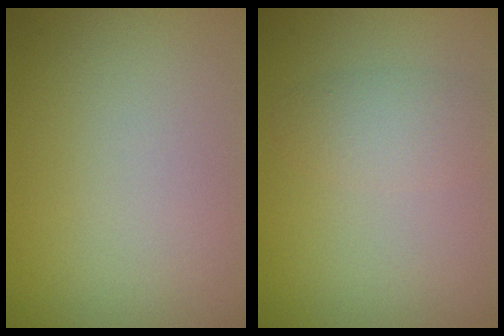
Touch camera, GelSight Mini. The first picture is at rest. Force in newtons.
{"total": 2.5, "press": 2.5, "slide": 0.2}